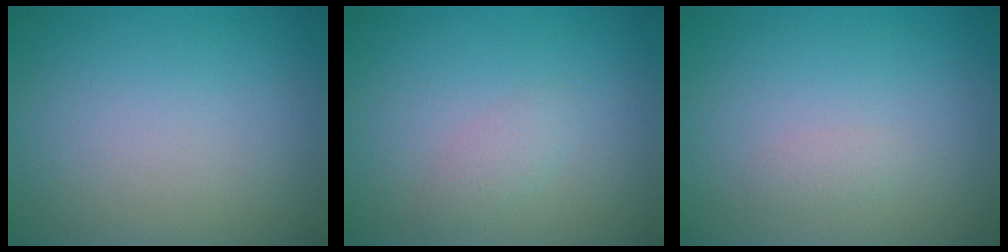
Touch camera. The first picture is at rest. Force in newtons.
{"total": 1.2, "press": 1.2, "slide": 0.1}
{"total": 0.7, "press": 0.7, "slide": 0.1}